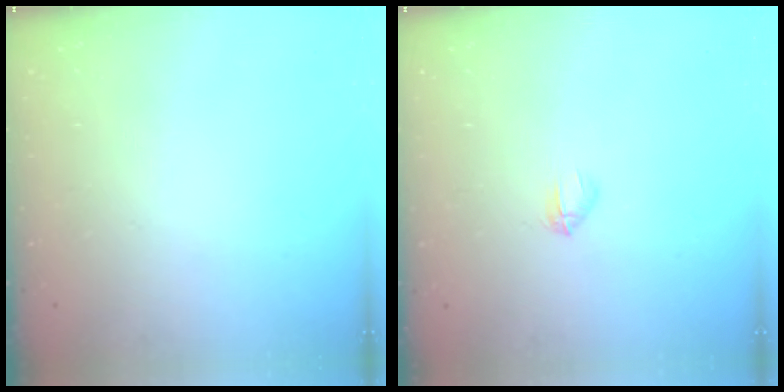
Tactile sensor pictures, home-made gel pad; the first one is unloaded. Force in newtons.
{"total": 2.8, "press": 2.7, "slide": 0.7}